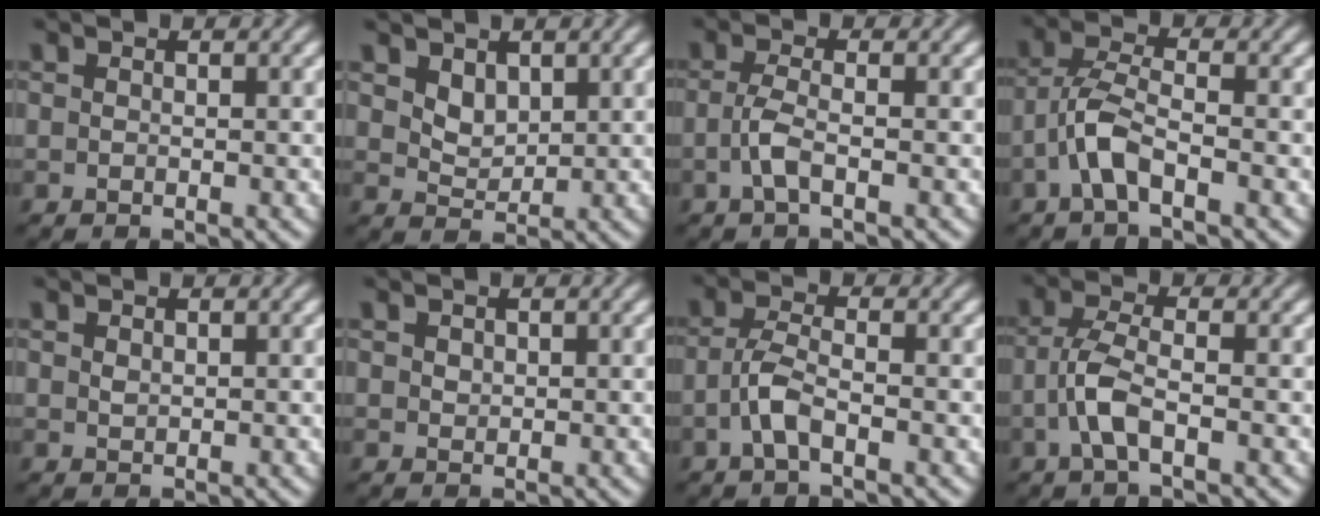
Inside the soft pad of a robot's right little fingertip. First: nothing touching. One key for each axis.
{"total": 2.3, "fx": 1.4, "fy": 1.2, "fz": 1.3, "tx": -0.025, "ty": -0.015, "tz": 0.038}
{"total": 2.1, "fx": -1.2, "fy": -0.3, "fz": 1.7, "tx": -0.038, "ty": -0.010, "tz": -0.015}
{"total": 3.1, "fx": -1.2, "fy": 1.2, "fz": 2.6, "tx": -0.063, "ty": -0.015, "tz": -0.017}
{"total": 0.6, "fx": 0.3, "fy": -0.5, "fz": 0.1, "tx": -0.001, "ty": -0.008, "tz": 0.015}
{"total": 0.5, "fx": 0.5, "fy": 0.1, "fz": 0.2, "tx": -0.002, "ty": -0.009, "tz": 0.019}
{"total": 2.7, "fx": -1.4, "fy": 0.7, "fz": 2.2, "tx": -0.047, "ty": -0.009, "tz": -0.022}
{"total": 3.1, "fx": -1.1, "fy": 0.7, "fz": 2.8, "tx": -0.063, "ty": -0.013, "tz": -0.013}